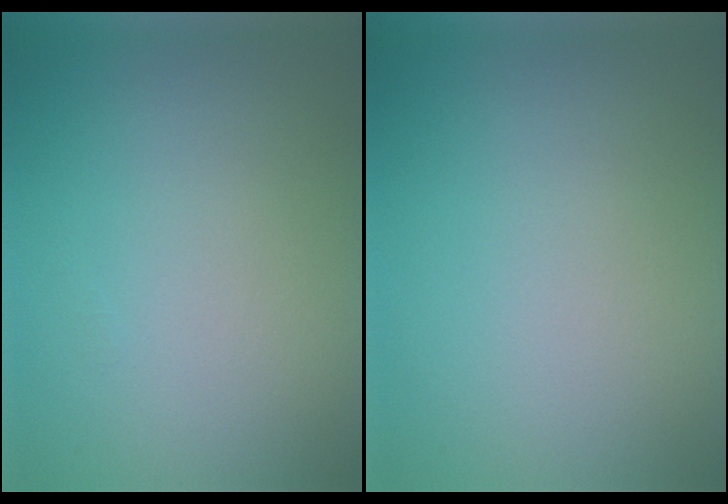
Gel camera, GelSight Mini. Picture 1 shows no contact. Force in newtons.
{"total": 0.0}